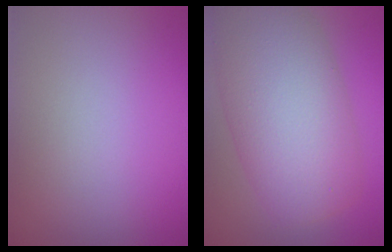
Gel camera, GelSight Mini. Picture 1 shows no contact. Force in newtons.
{"total": 10.3, "press": 10.3, "slide": 0.3}